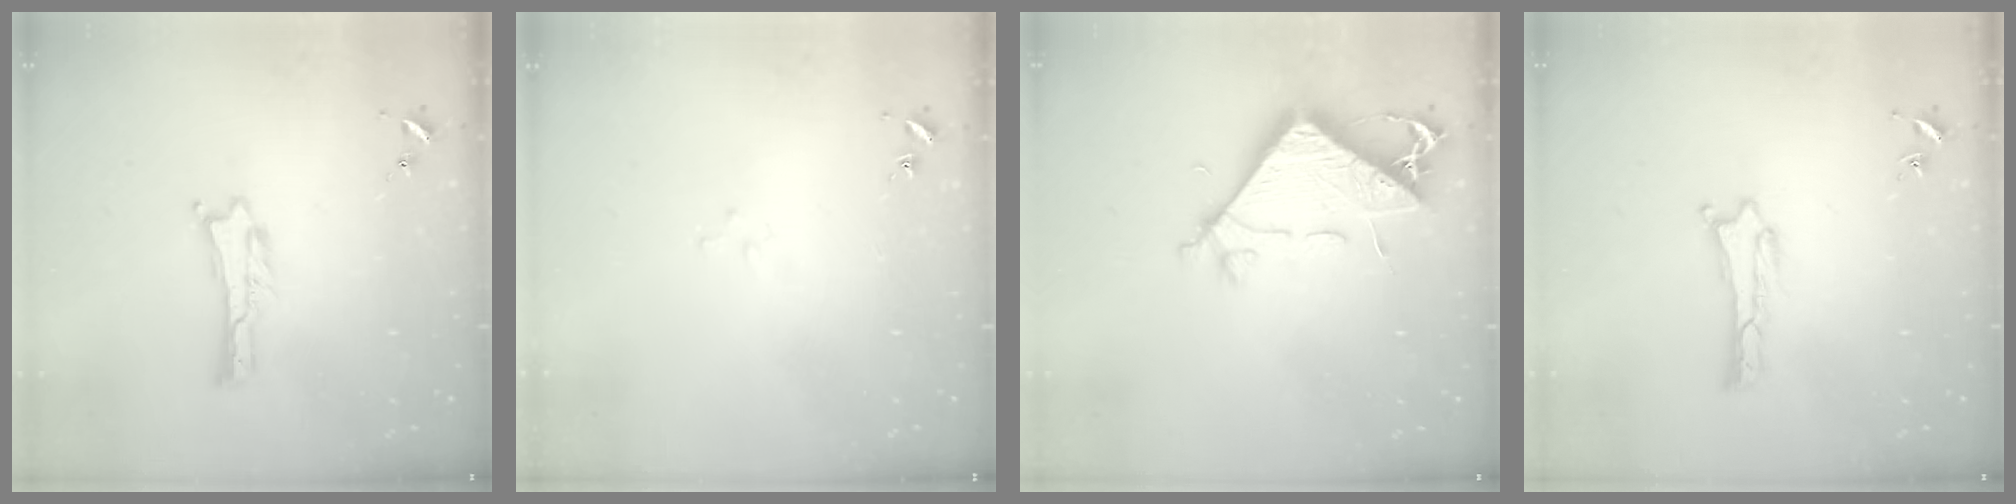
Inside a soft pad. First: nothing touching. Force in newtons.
{"total": 1.6, "press": 1.6, "slide": 0.1}
{"total": 7.2, "press": 7.1, "slide": 1.2}
{"total": 0.0}